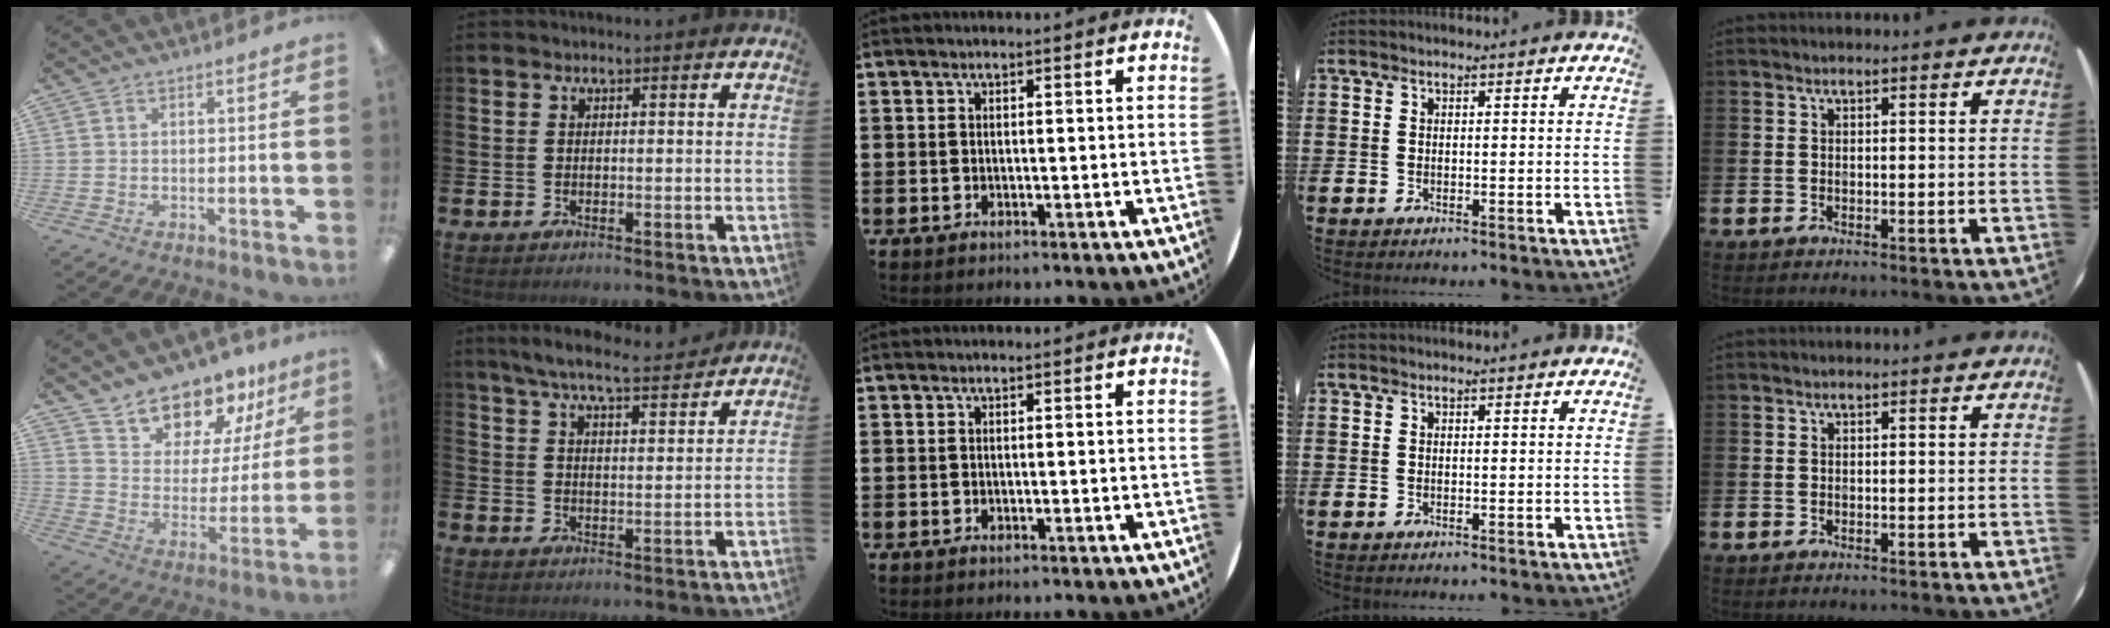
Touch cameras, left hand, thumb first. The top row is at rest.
{"thumb": {"total": 13.0, "force": [11.4, 5.8, 1.8], "torque": [-0.039, -0.104, 0.215]}, "index": {"total": 7.2, "force": [6.7, 0.5, 2.5], "torque": [-0.067, -0.039, 0.117]}}